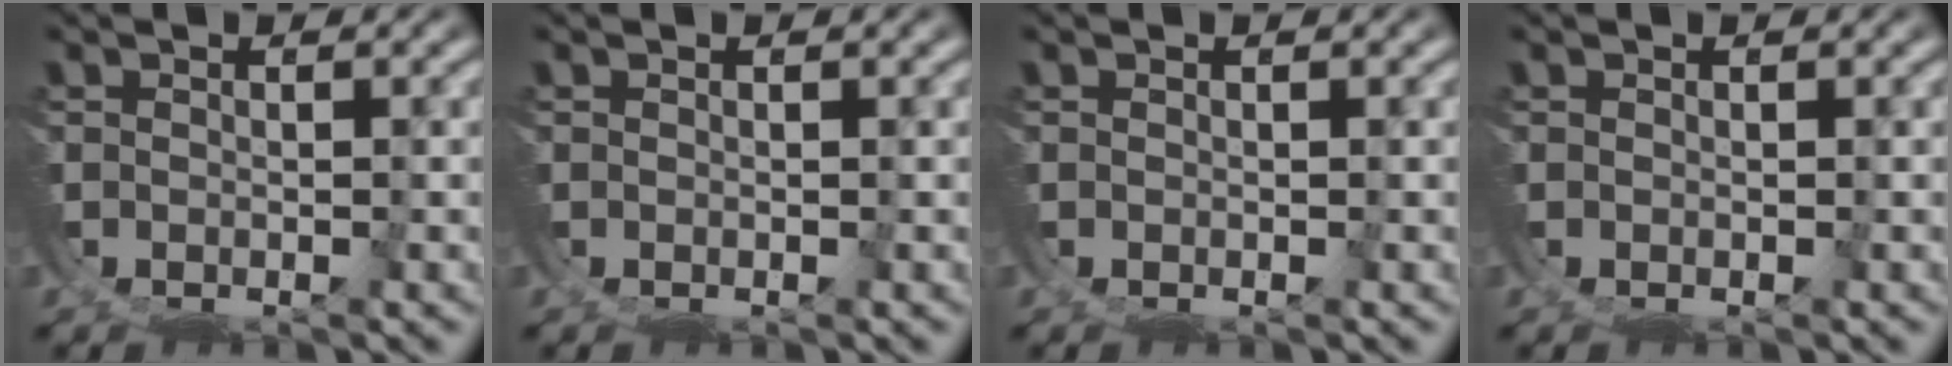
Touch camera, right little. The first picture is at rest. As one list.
[{"total": 0.0}, {"total": 0.0}, {"total": 0.0}]